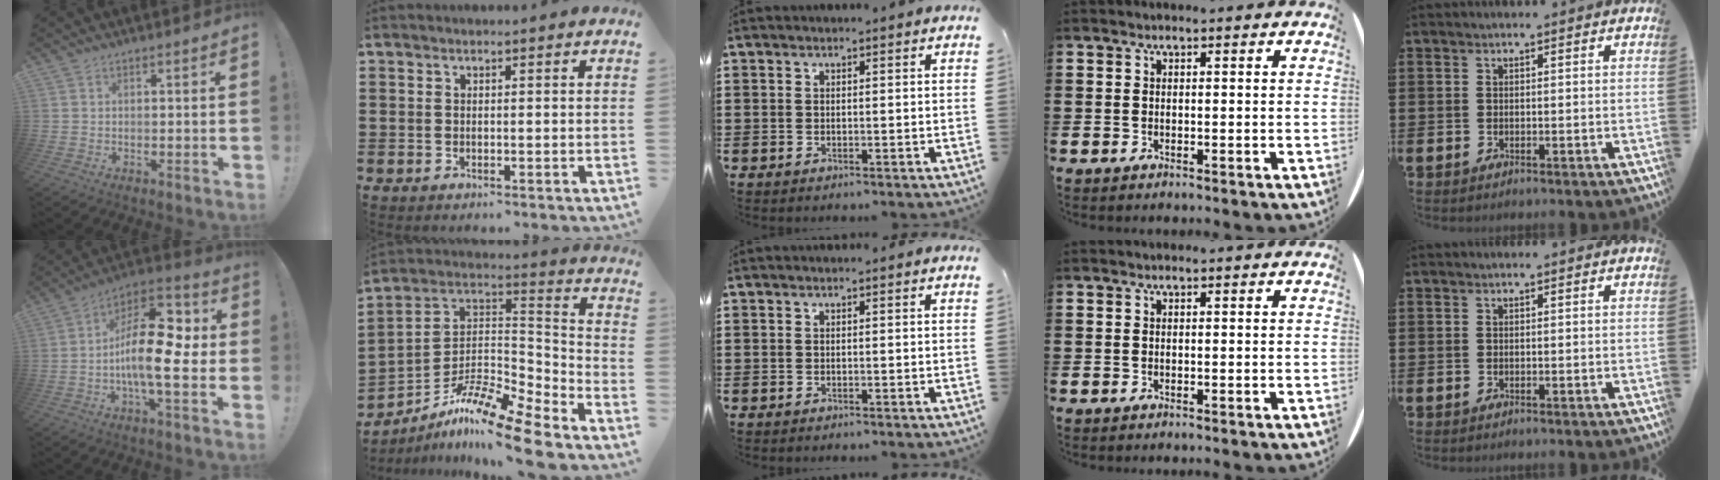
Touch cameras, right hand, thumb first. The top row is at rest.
{"thumb": {"total": 20.1, "force": [-1.8, 8.4, 18.2], "torque": [-0.316, 0.022, -0.026]}, "index": {"total": 12.4, "force": [-10.1, 1.6, 7.0], "torque": [-0.129, 0.017, -0.196]}}